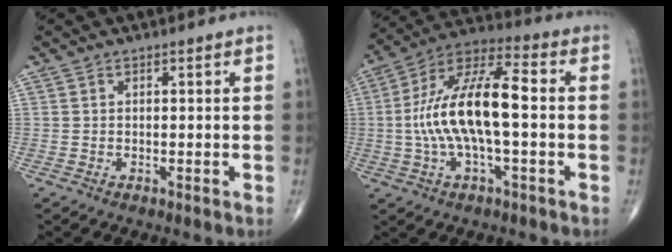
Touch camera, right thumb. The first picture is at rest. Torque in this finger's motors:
{"motor_torque": [0.73, 0.67, 2.04, -0.08, 0.21]}